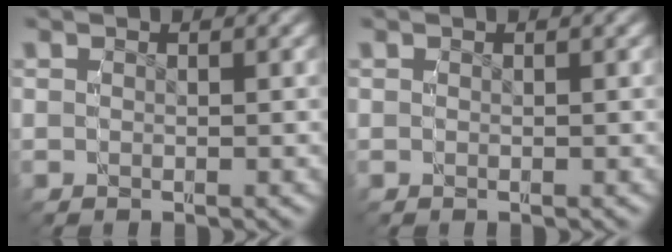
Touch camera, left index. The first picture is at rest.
{"total": 0.0}